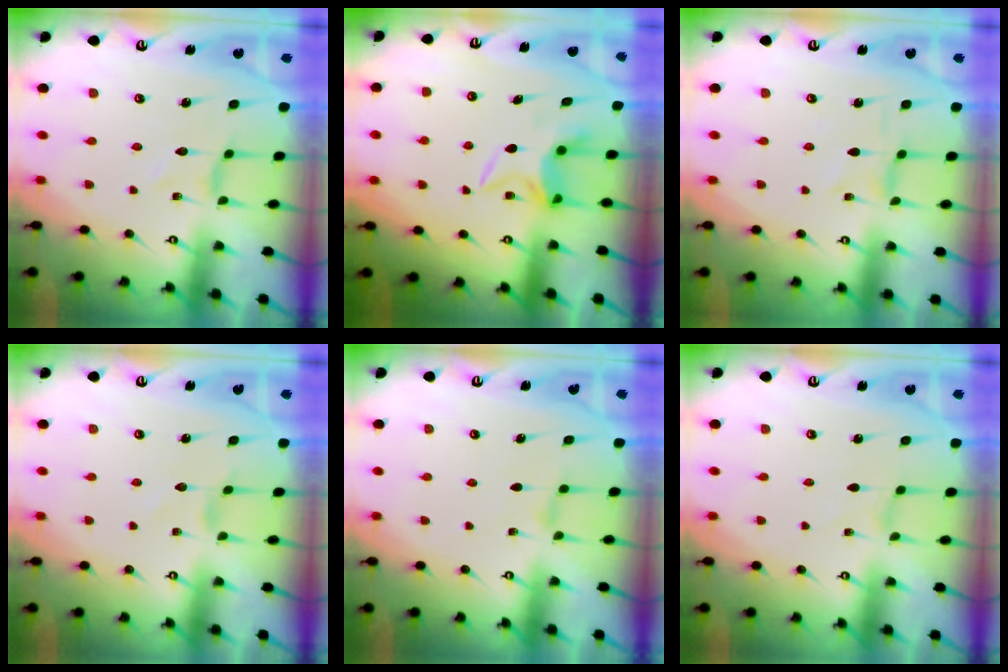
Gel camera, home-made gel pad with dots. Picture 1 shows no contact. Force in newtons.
{"total": 5.8, "press": 5.8, "slide": 0.7}
{"total": 0.0}
{"total": 0.9, "press": 0.9, "slide": 0.1}
{"total": 1.4, "press": 1.3, "slide": 0.4}
{"total": 0.0}